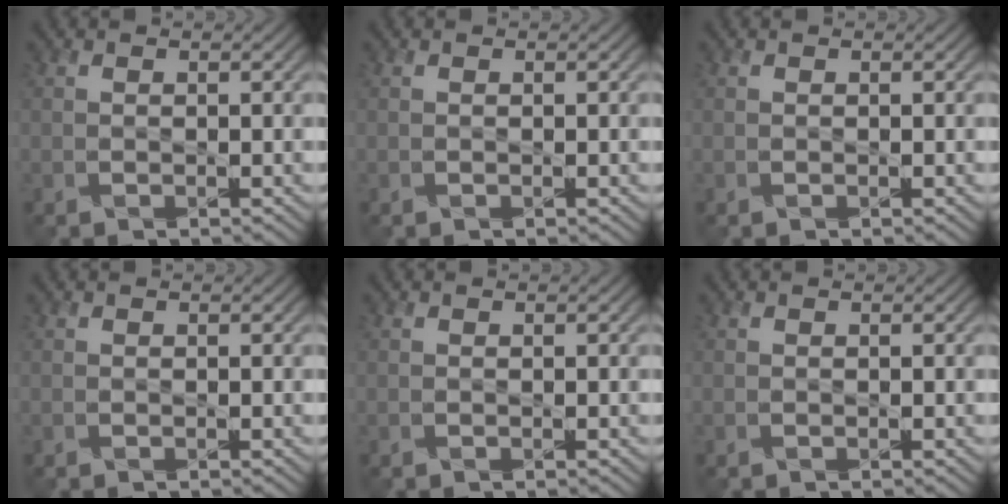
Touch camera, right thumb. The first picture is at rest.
{"total": 0.0}
{"total": 0.0}
{"total": 0.0}
{"total": 0.0}
{"total": 0.0}